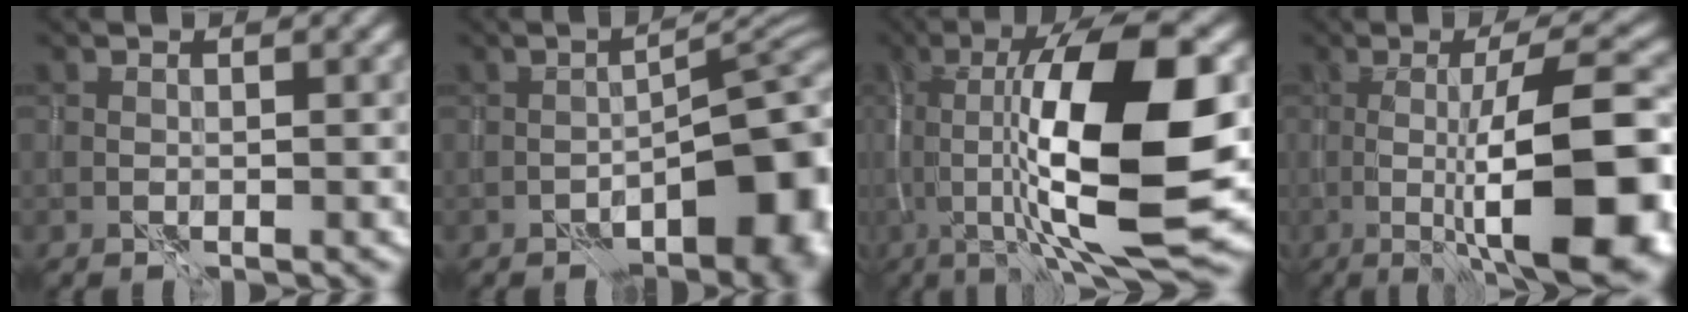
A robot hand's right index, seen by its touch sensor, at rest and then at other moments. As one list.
[{"total": 10.6, "force": [-4.2, 4.9, 8.5], "torque": [-0.074, 0.008, -0.063]}, {"total": 14.2, "force": [-0.5, 2.9, 13.9], "torque": [-0.218, 0.010, -0.009]}, {"total": 12.5, "force": [-1.6, 3.1, 12.0], "torque": [-0.165, -0.001, -0.026]}]